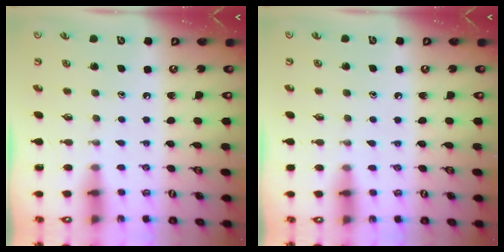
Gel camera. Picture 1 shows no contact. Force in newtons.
{"total": 3.5, "press": 3.4, "slide": 0.5}